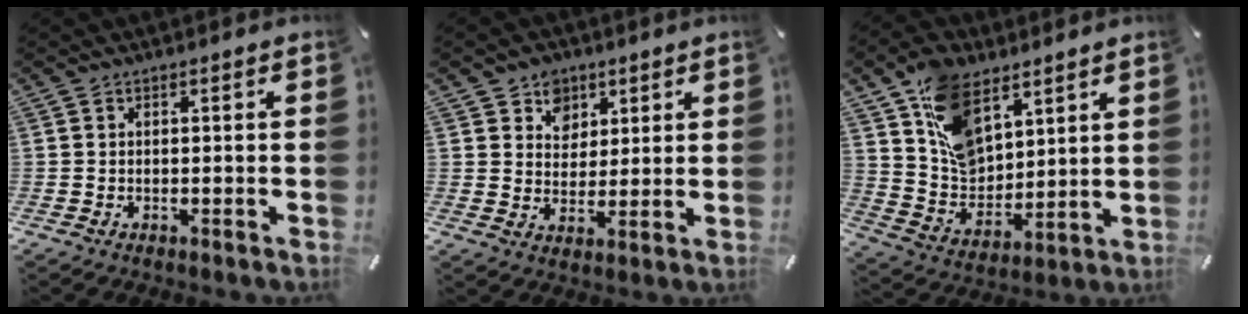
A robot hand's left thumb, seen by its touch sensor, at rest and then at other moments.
{"total": 6.6, "force": [3.0, 5.9, 0.4], "torque": [-0.005, -0.020, 0.054]}
{"total": 14.3, "force": [8.0, 9.3, 7.4], "torque": [-0.146, -0.034, 0.160]}